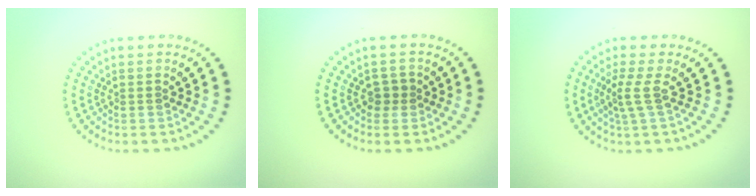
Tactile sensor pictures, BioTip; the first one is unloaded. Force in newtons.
{"total": 1.3, "press": 1.1, "slide": 0.7}
{"total": 2.0, "press": 1.4, "slide": 1.5}